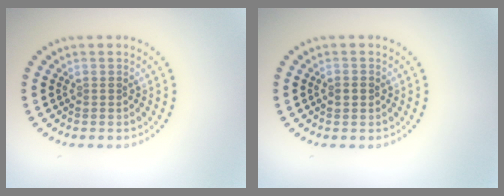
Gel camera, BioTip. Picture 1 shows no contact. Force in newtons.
{"total": 1.7, "press": 1.7, "slide": 0.0}